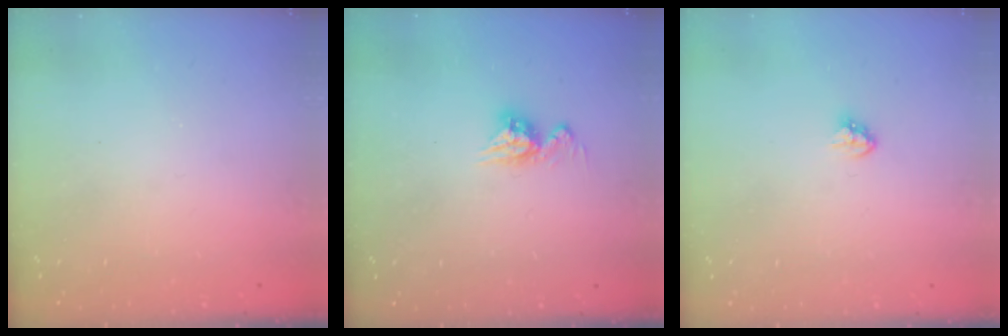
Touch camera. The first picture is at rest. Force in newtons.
{"total": 8.0, "press": 8.0, "slide": 0.7}
{"total": 3.4, "press": 3.4, "slide": 0.5}